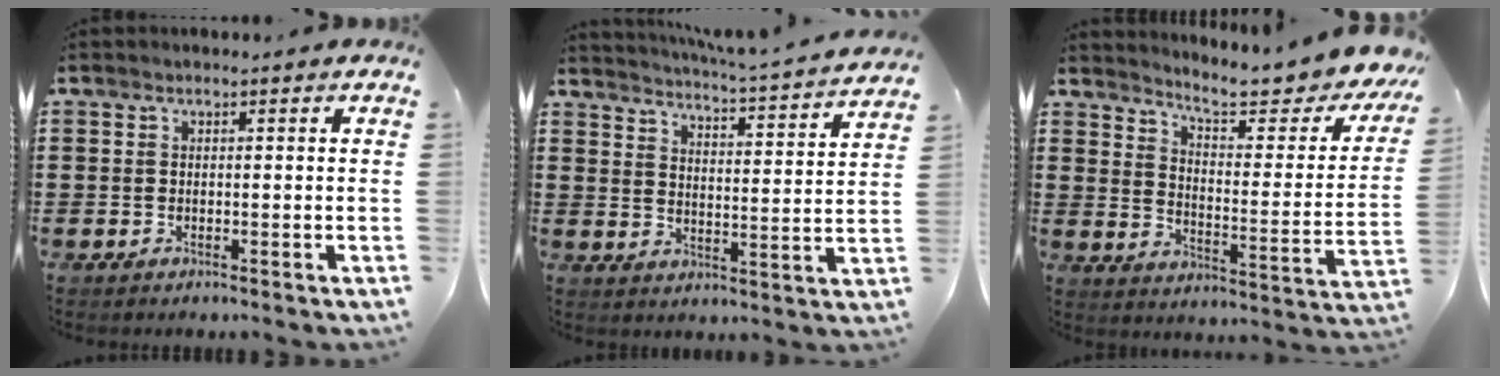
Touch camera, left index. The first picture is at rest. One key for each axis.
{"total": 3.5, "fx": 3.4, "fy": -0.7, "fz": 0.6, "tx": -0.024, "ty": -0.042, "tz": 0.047}
{"total": 7.4, "fx": 6.2, "fy": 0.6, "fz": 3.9, "tx": -0.080, "ty": -0.053, "tz": 0.097}